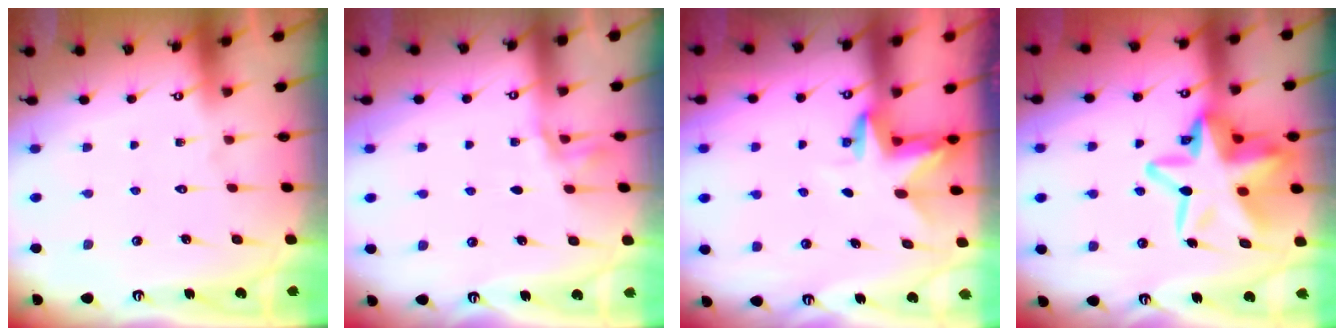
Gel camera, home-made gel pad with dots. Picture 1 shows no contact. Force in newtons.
{"total": 1.4, "press": 1.4, "slide": 0.2}
{"total": 3.3, "press": 3.3, "slide": 0.1}
{"total": 19.1, "press": 18.7, "slide": 3.4}